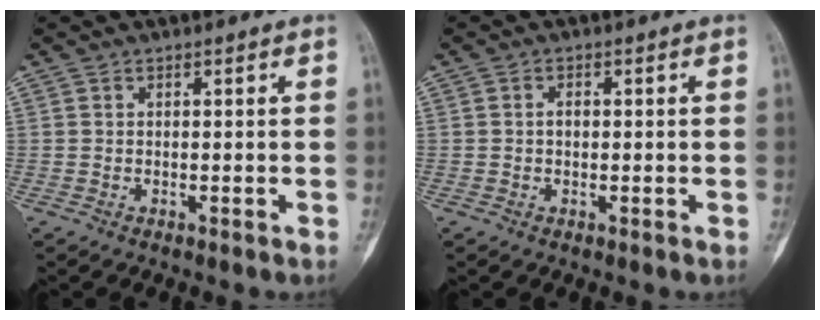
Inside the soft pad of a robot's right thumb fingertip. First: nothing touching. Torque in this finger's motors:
{"motor_torque": [-0.15, 0.06, 0.16, -0.30, 0.06]}